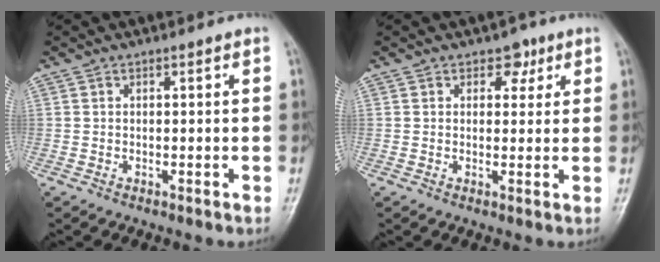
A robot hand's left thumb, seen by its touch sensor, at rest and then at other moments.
{"total": 3.2, "force": [1.8, 2.3, 1.3], "torque": [0.007, -0.007, 0.021]}